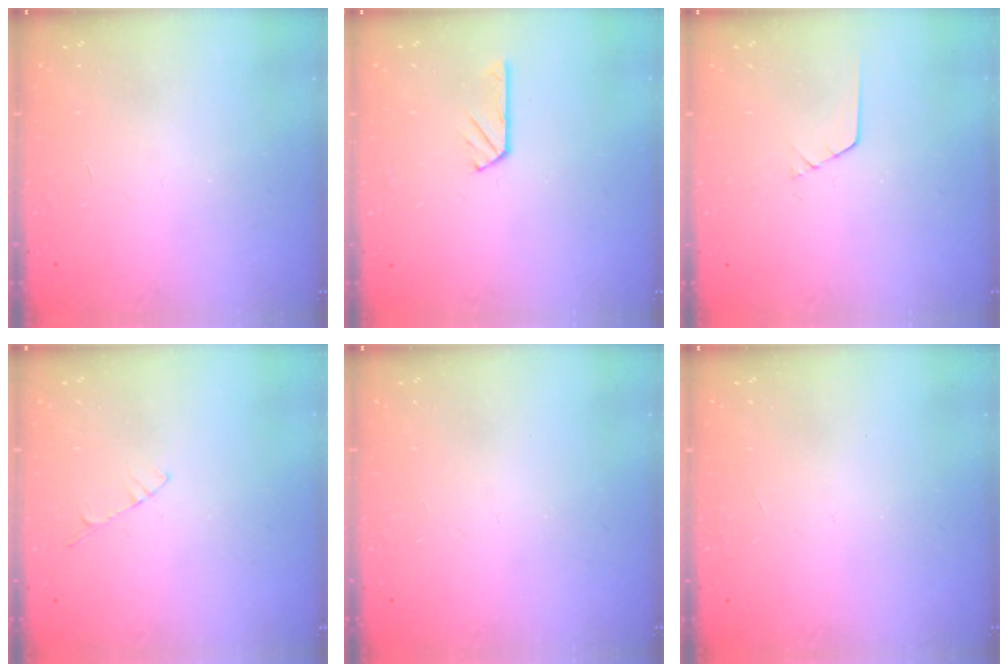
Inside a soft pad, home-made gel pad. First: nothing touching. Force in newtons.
{"total": 2.8, "press": 2.8, "slide": 0.1}
{"total": 0.6, "press": 0.6, "slide": 0.2}
{"total": 3.4, "press": 3.4, "slide": 0.5}
{"total": 0.0}
{"total": 0.0}